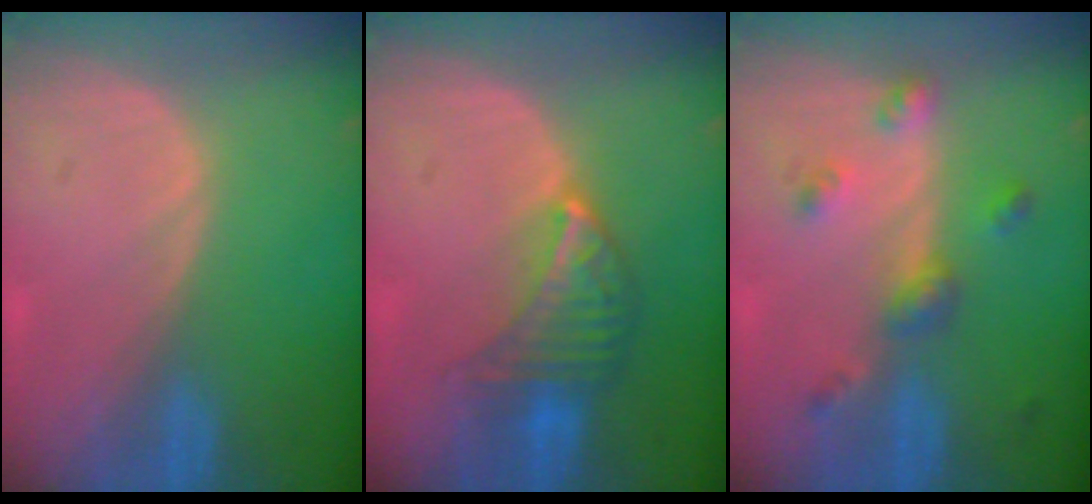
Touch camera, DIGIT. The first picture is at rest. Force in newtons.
{"total": 6.8, "press": 6.2, "slide": 2.8}
{"total": 4.9, "press": 4.5, "slide": 2.0}